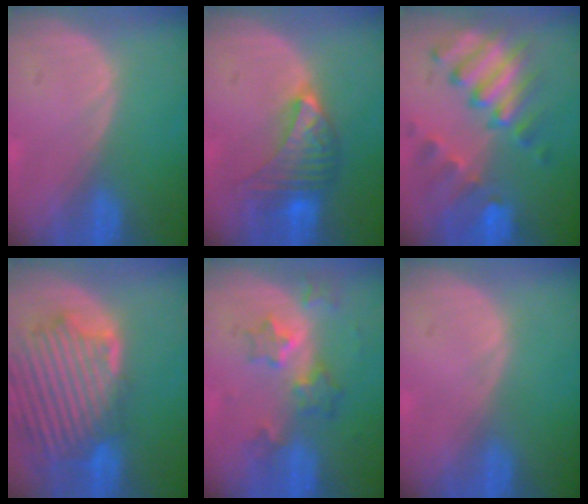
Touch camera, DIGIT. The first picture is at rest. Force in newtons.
{"total": 7.0, "press": 6.8, "slide": 1.4}
{"total": 10.1, "press": 8.9, "slide": 4.8}
{"total": 13.2, "press": 11.5, "slide": 6.4}
{"total": 6.1, "press": 5.4, "slide": 2.9}
{"total": 0.0}